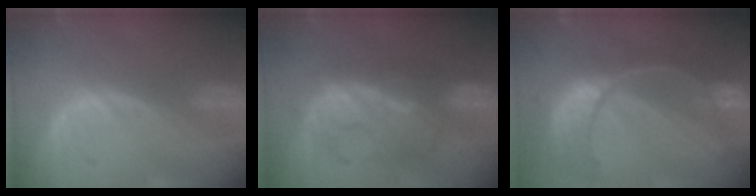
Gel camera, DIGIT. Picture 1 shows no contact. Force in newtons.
{"total": 8.2, "press": 8.2, "slide": 0.0}
{"total": 11.2, "press": 9.4, "slide": 6.1}